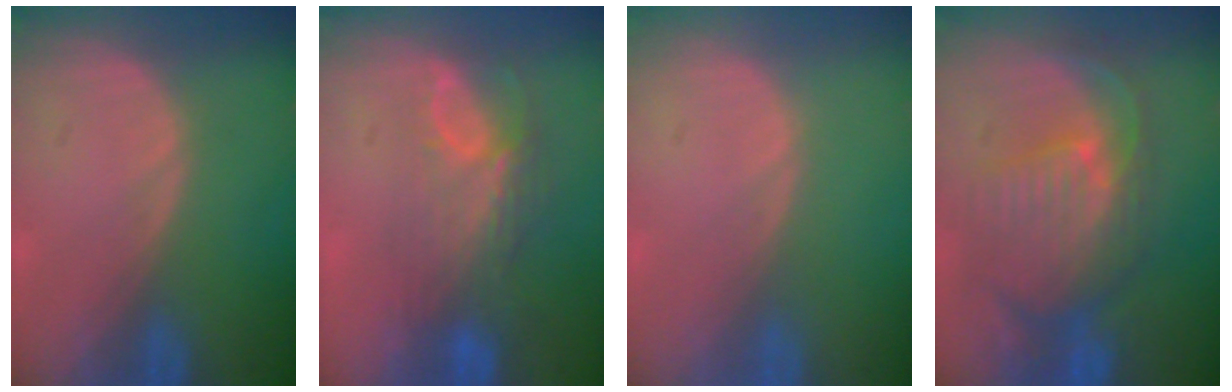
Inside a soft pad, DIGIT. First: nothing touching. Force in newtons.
{"total": 7.9, "press": 7.0, "slide": 3.7}
{"total": 0.0}
{"total": 10.5, "press": 9.3, "slide": 4.8}